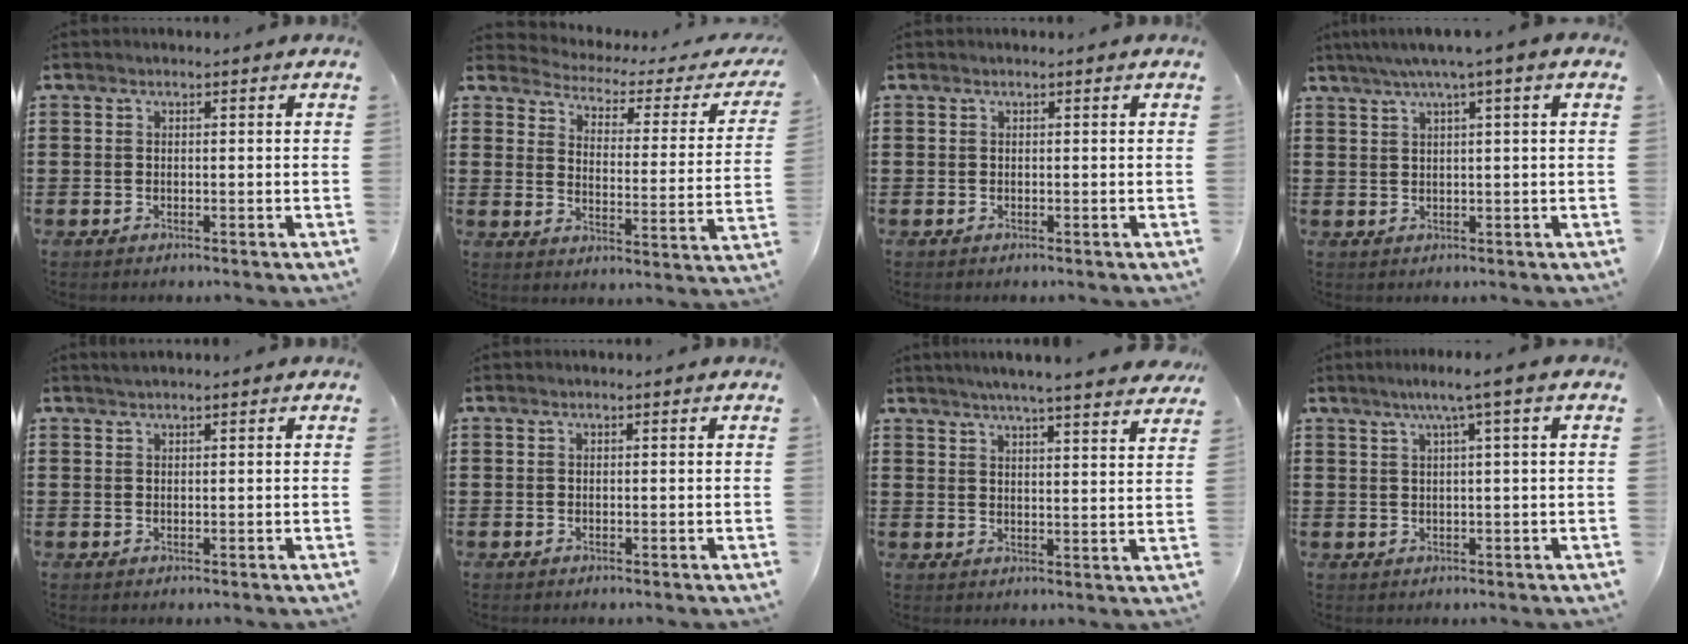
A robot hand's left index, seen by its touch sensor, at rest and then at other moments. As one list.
[{"total": 2.3, "force": [2.0, 0.9, 0.7], "torque": [-0.034, -0.021, 0.024]}, {"total": 0.0}, {"total": 3.2, "force": [1.5, -0.4, 2.8], "torque": [-0.057, 0.000, 0.024]}, {"total": 0.9, "force": [0.8, 0.0, 0.3], "torque": [-0.008, 0.000, 0.015]}, {"total": 0.0}, {"total": 4.6, "force": [4.3, -0.6, 1.6], "torque": [-0.048, -0.021, 0.073]}, {"total": 3.5, "force": [1.5, -0.6, 3.1], "torque": [-0.061, -0.004, 0.021]}]